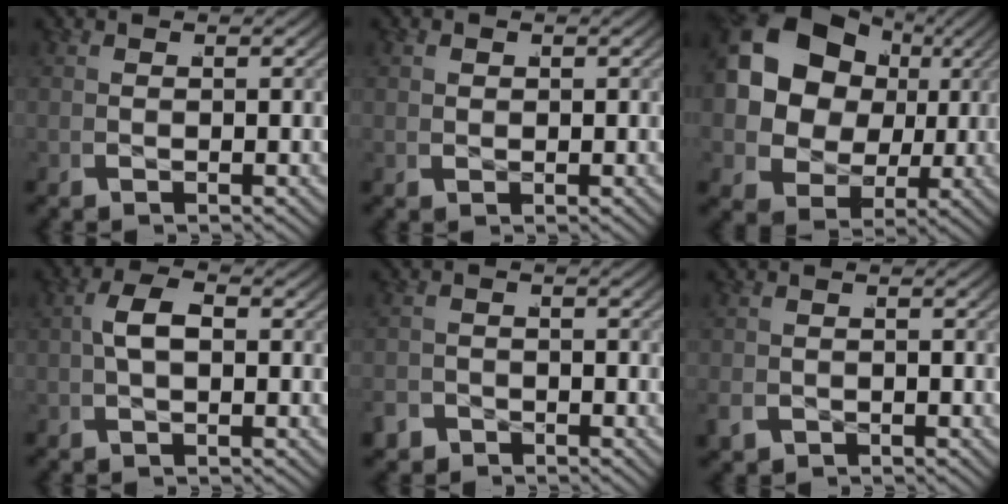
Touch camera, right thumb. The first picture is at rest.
{"total": 1.3, "force": [0.3, 1.1, 0.6], "torque": [-0.009, -0.003, 0.010]}
{"total": 14.5, "force": [1.3, 11.0, 9.3], "torque": [-0.221, -0.040, 0.029]}
{"total": 3.1, "force": [0.2, 1.4, 2.7], "torque": [-0.048, 0.010, 0.001]}
{"total": 2.7, "force": [-2.4, 1.1, -0.4], "torque": [0.011, -0.011, -0.041]}
{"total": 1.8, "force": [-1.2, 1.2, 0.3], "torque": [-0.011, -0.006, -0.018]}